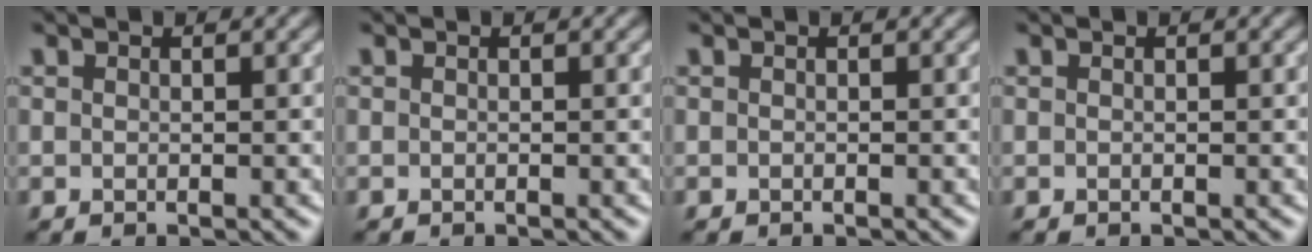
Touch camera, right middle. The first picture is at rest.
{"total": 0.0}
{"total": 0.0}
{"total": 0.0}